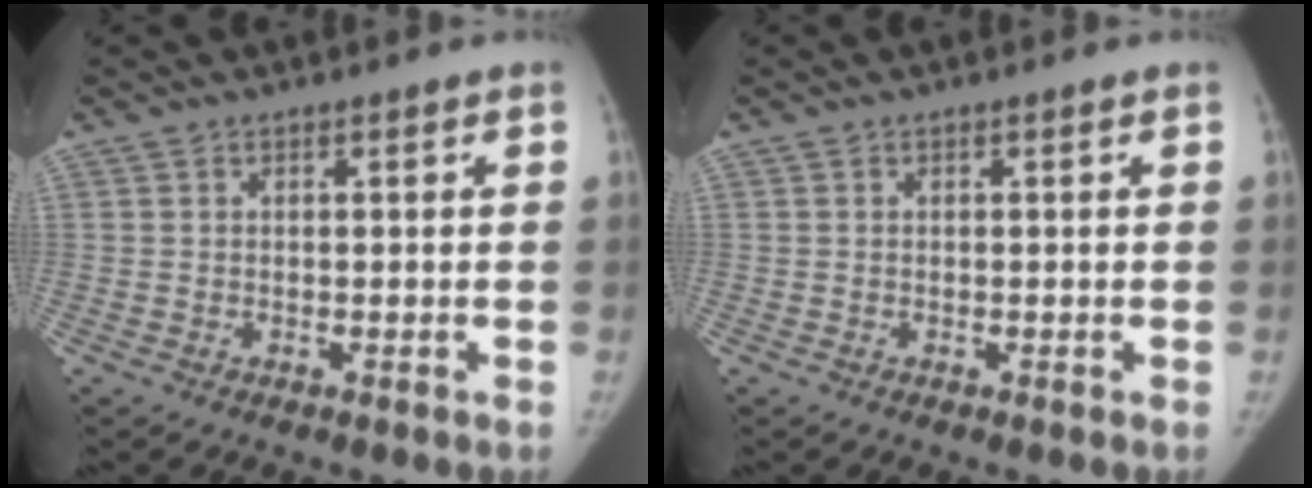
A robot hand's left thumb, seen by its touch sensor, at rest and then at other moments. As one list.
[{"total": 0.0}]